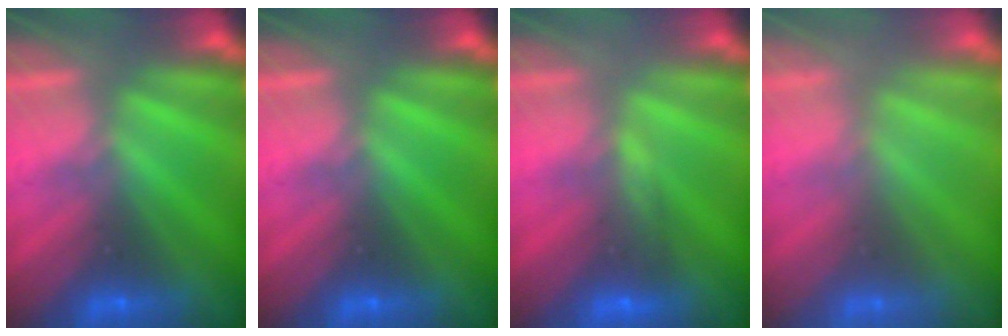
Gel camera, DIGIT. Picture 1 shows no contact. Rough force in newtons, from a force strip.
{"total": 0.0}
{"total": 4.8}
{"total": 2.8}